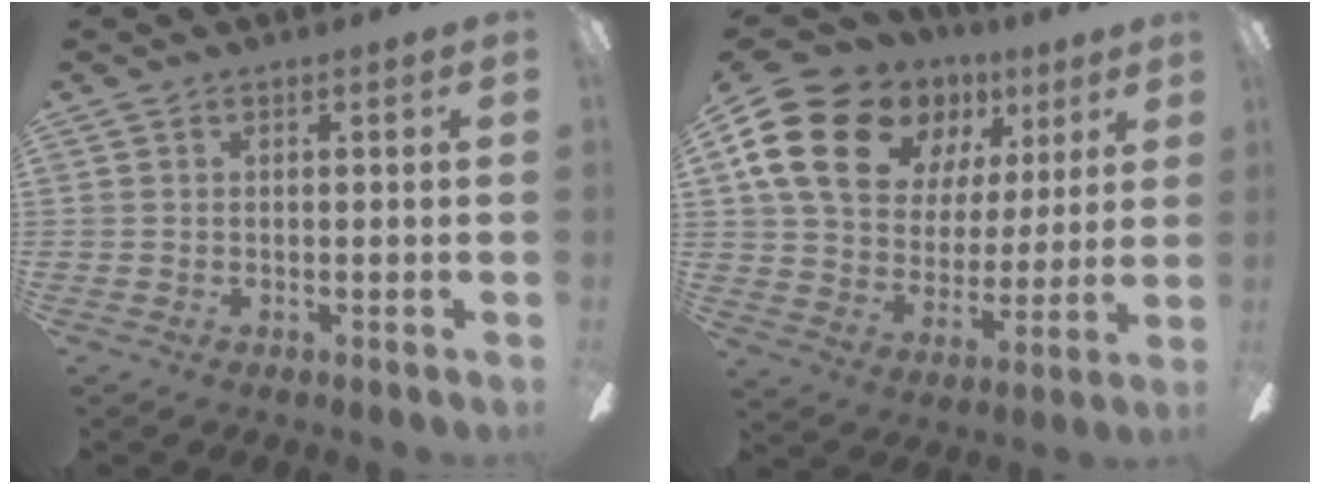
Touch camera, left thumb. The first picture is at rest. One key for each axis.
{"total": 19.5, "fx": 10.0, "fy": 13.6, "fz": 9.7, "tx": -0.173, "ty": -0.037, "tz": 0.195}